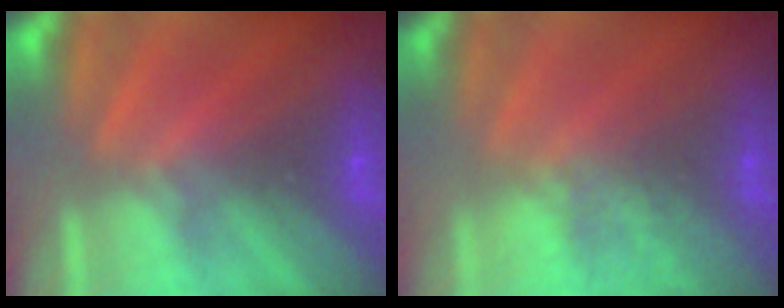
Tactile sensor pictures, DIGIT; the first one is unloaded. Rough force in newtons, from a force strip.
{"total": 2.4}